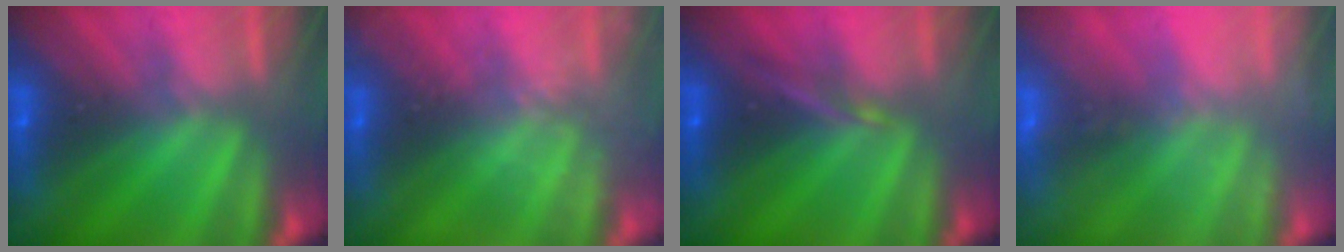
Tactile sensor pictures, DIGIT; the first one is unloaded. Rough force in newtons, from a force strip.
{"total": 2.2}
{"total": 2.1}
{"total": 2.3}